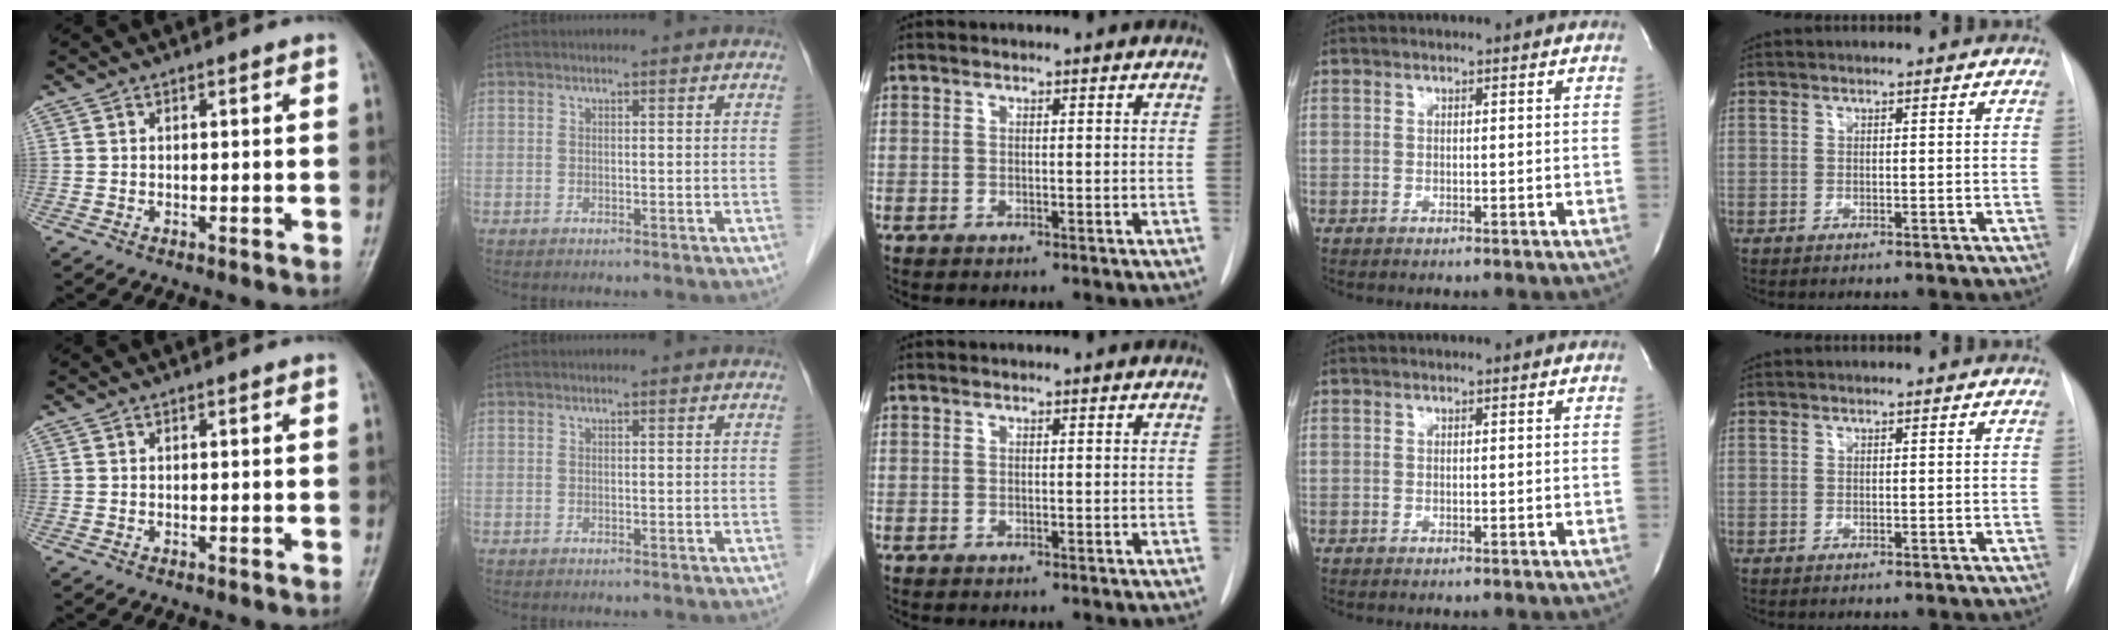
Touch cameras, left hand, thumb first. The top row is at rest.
{}